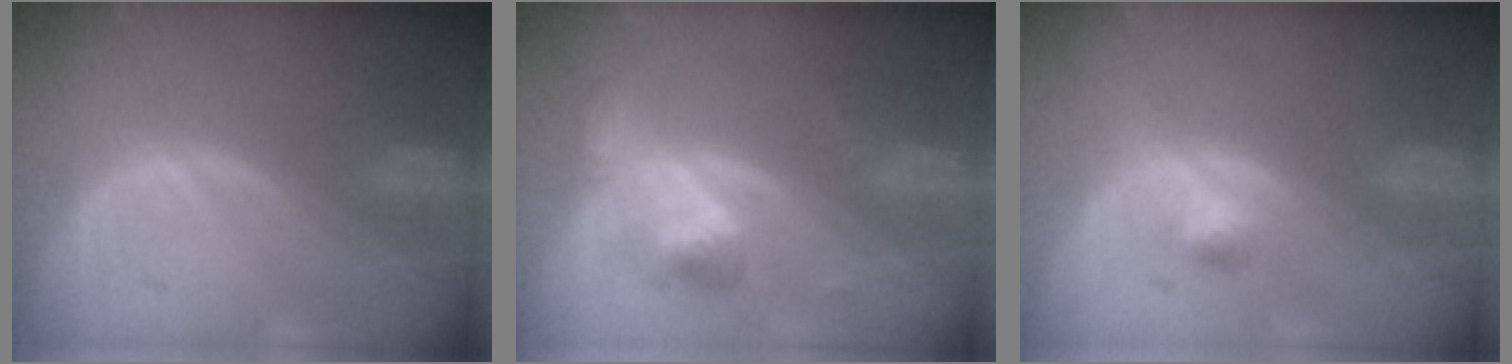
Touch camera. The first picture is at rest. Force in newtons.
{"total": 5.2, "press": 4.9, "slide": 1.7}
{"total": 2.2, "press": 2.0, "slide": 1.0}